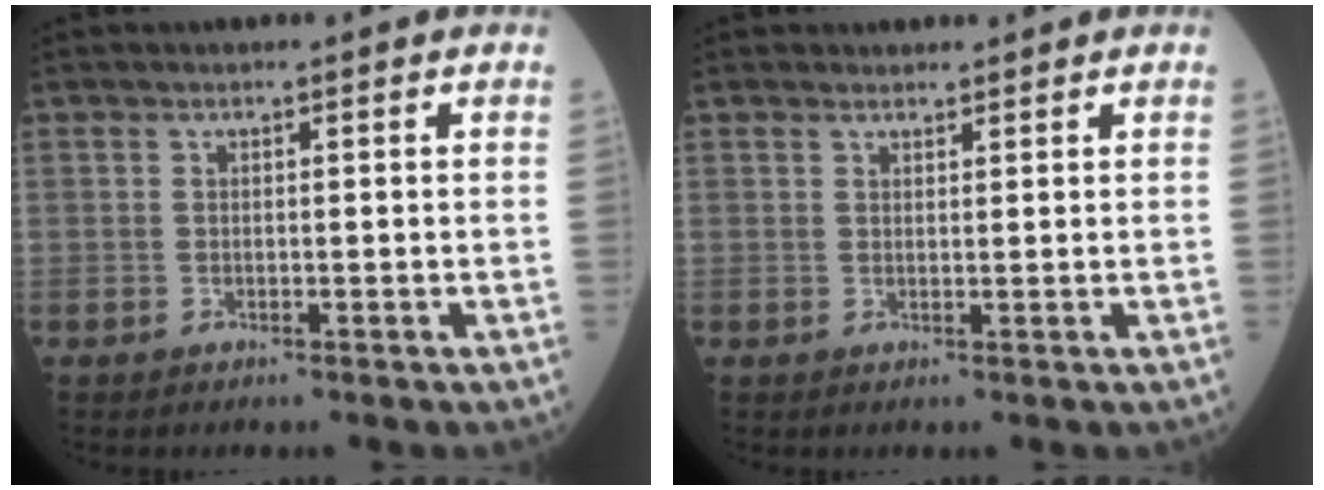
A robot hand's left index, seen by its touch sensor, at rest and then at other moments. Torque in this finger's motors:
{"motor_torque": [0.00, 0.16, -0.03, -0.01]}